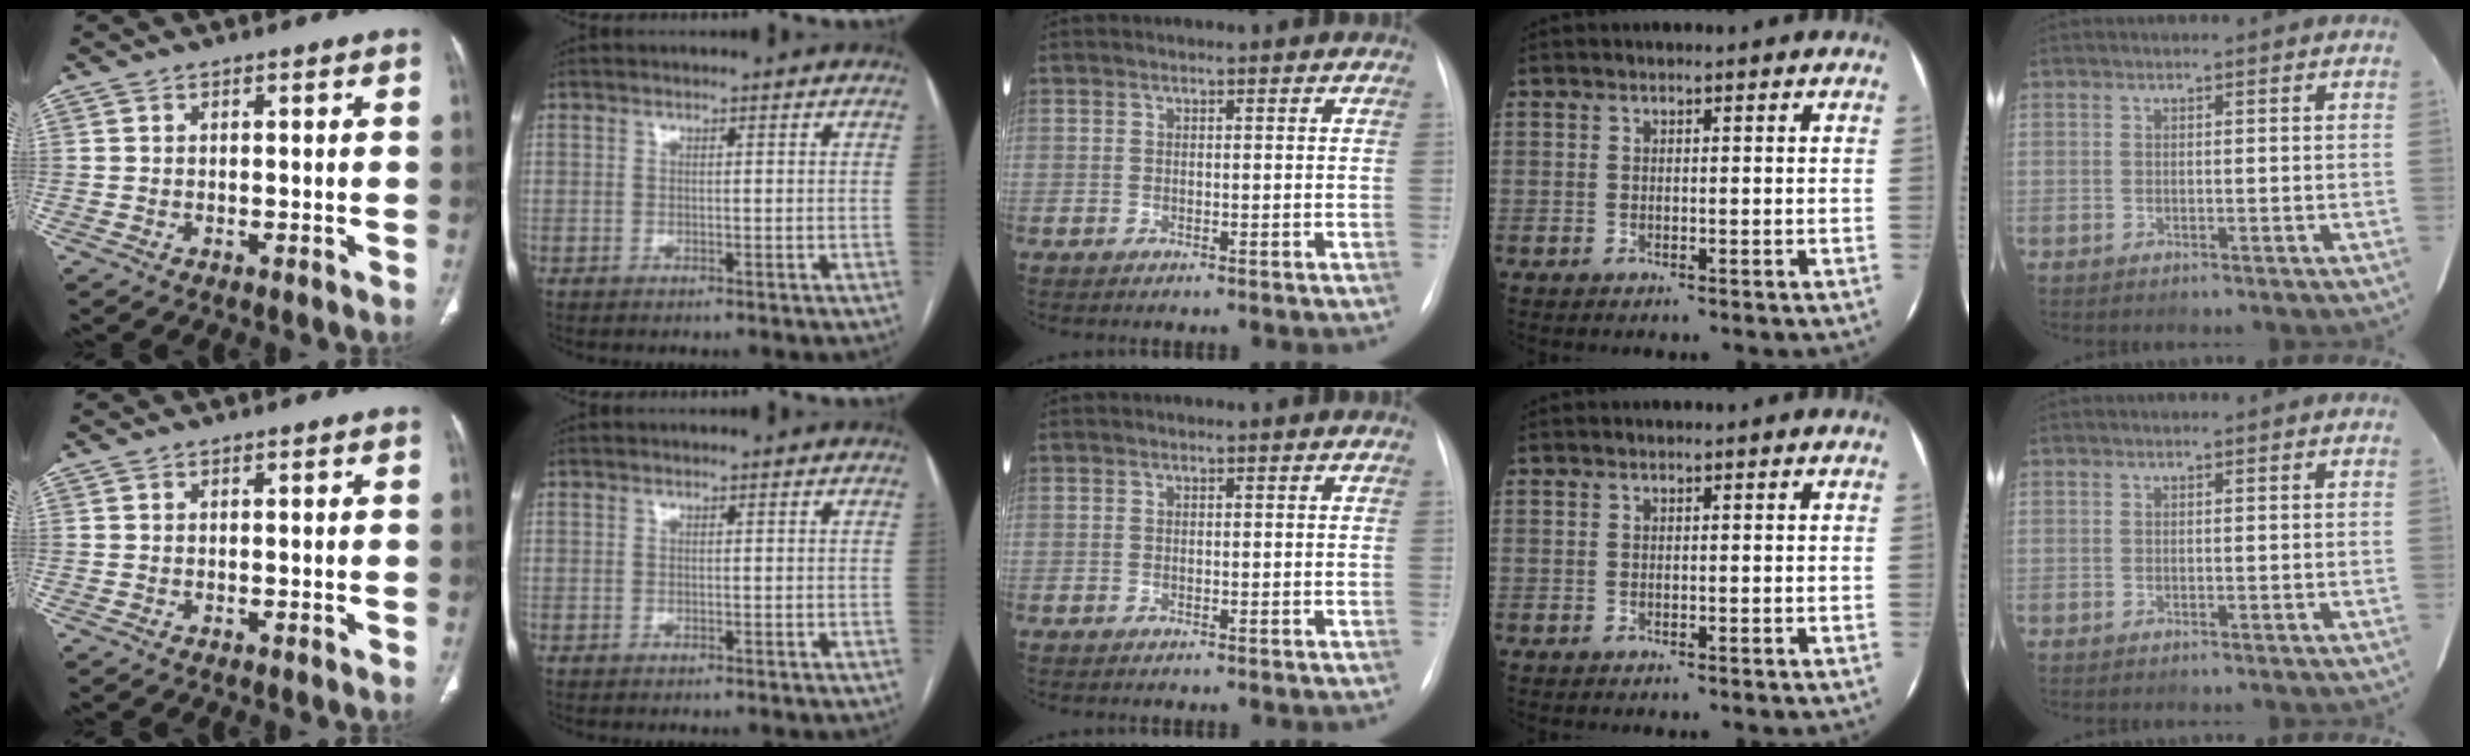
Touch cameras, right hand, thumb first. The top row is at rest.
{}